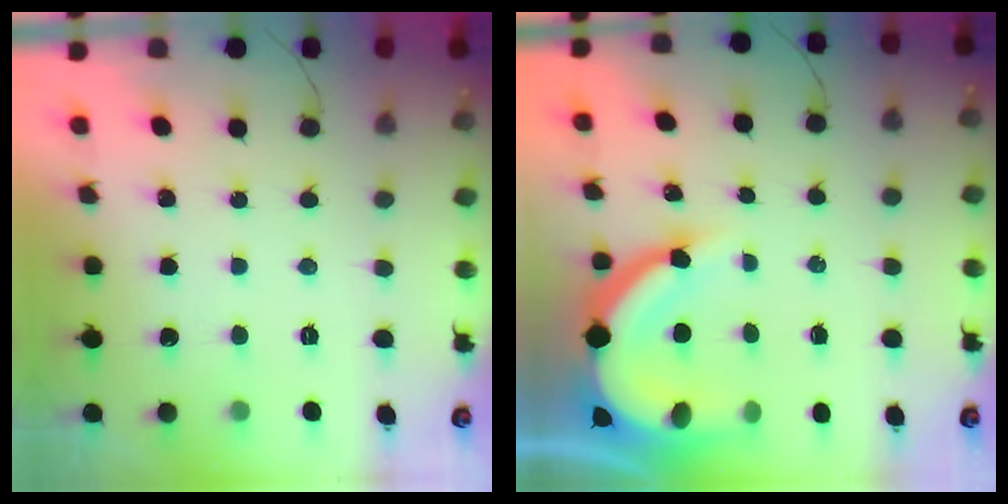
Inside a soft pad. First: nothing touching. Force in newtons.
{"total": 14.5, "press": 14.4, "slide": 1.3}